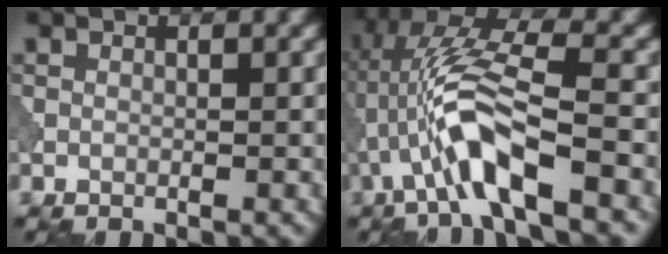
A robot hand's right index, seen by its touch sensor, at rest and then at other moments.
{"total": 7.8, "force": [-2.5, 1.9, 7.1], "torque": [-0.151, 0.017, -0.051]}